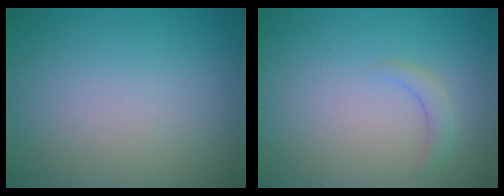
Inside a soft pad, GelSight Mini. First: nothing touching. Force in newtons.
{"total": 1.4, "press": 1.3, "slide": 0.3}